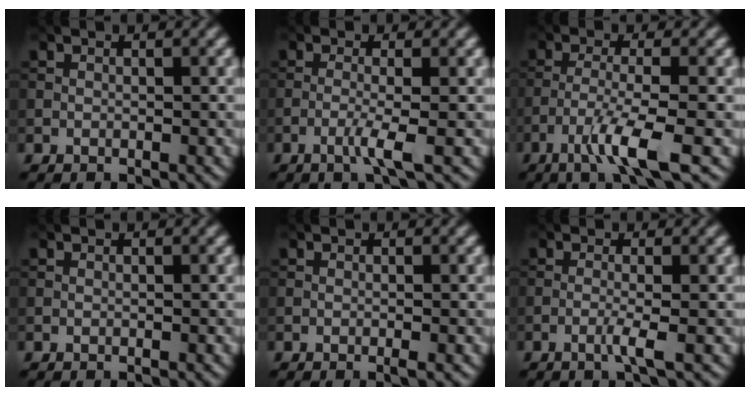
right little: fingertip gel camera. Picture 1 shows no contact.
{"total": 2.4, "force": [-1.0, 0.2, 2.2], "torque": [-0.042, 0.005, -0.028]}
{"total": 5.0, "force": [-2.6, 0.4, 4.3], "torque": [-0.079, 0.003, -0.058]}
{"total": 0.0}
{"total": 0.6, "force": [-0.2, 0.0, 0.6], "torque": [-0.010, -0.003, -0.005]}
{"total": 1.9, "force": [-0.7, 0.2, 1.8], "torque": [-0.031, 0.004, -0.020]}